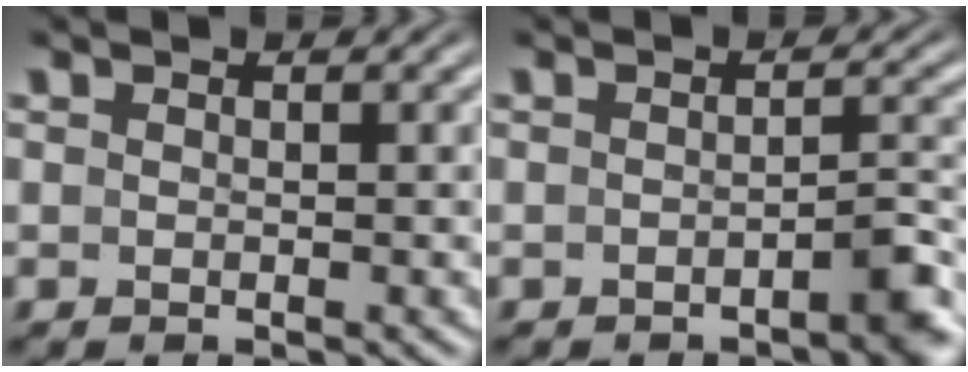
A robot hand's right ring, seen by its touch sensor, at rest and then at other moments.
{"total": 2.4, "force": [-1.7, 0.3, 1.7], "torque": [-0.019, -0.001, -0.030]}